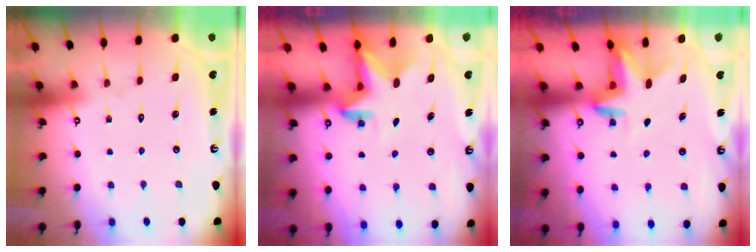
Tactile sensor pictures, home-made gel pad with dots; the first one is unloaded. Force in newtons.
{"total": 2.8, "press": 2.8, "slide": 0.2}
{"total": 3.1, "press": 3.1, "slide": 0.4}